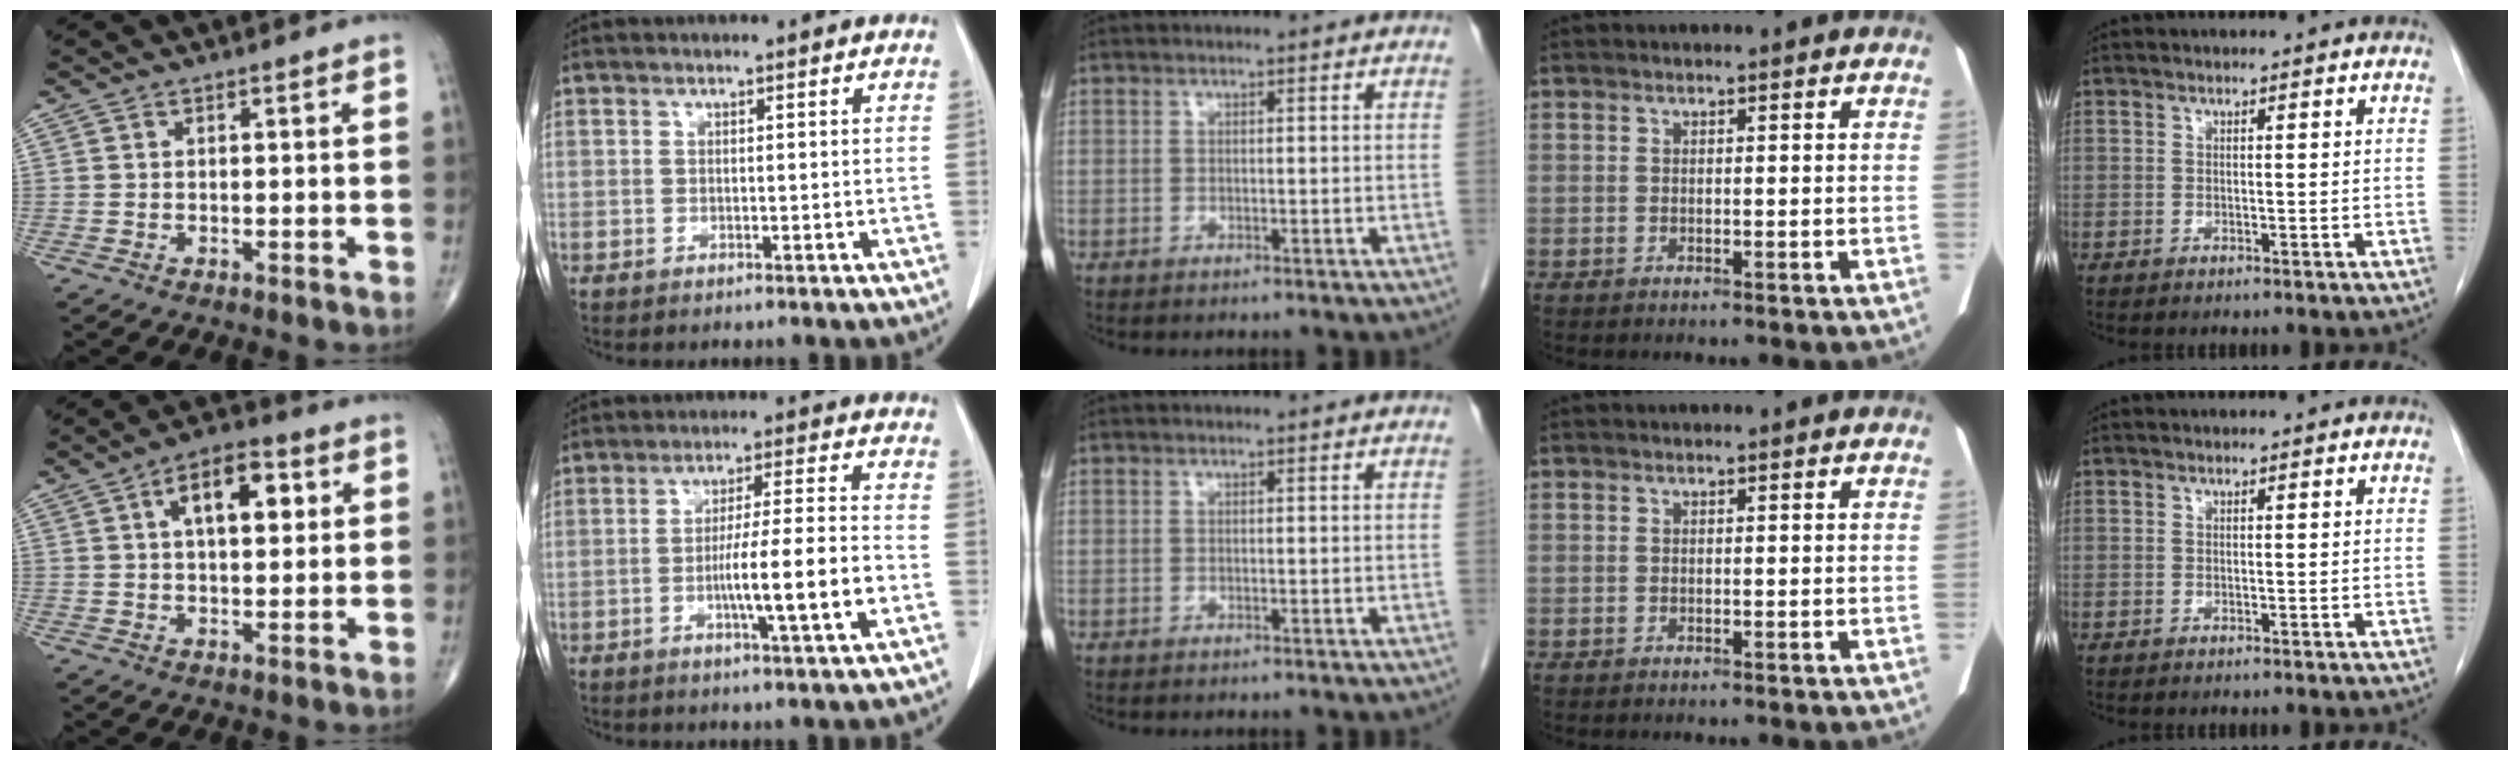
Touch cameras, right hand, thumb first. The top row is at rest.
{"thumb": {"total": 10.2, "force": [2.9, 5.0, 8.4], "torque": [-0.108, 0.010, 0.040]}, "index": {"total": 10.2, "force": [-2.9, -0.2, 9.8], "torque": [-0.163, 0.000, -0.049]}}